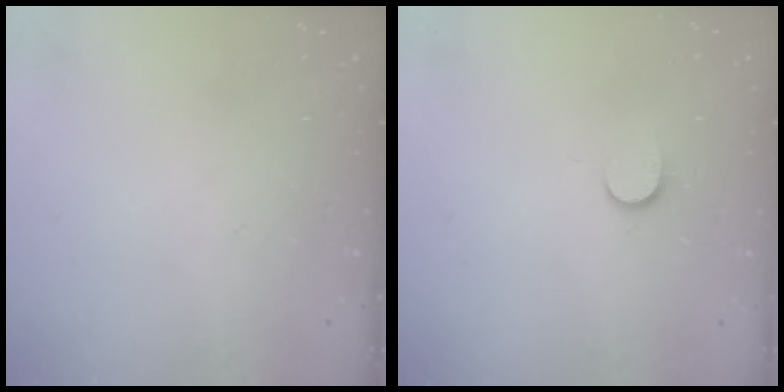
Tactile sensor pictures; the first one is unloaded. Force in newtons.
{"total": 6.4, "press": 6.4, "slide": 0.6}